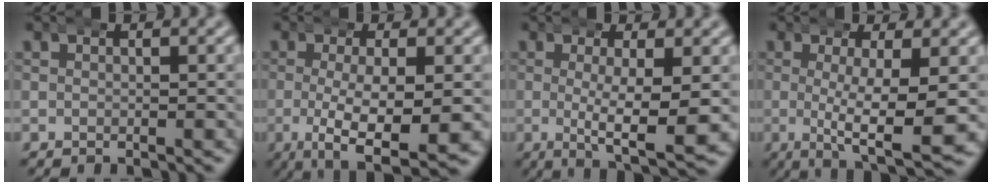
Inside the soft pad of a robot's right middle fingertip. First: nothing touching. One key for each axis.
{"total": 9.3, "fx": -3.7, "fy": 4.0, "fz": 7.6, "tx": -0.140, "ty": -0.038, "tz": -0.038}
{"total": 7.7, "fx": -1.7, "fy": 2.3, "fz": 7.2, "tx": -0.113, "ty": -0.026, "tz": -0.012}
{"total": 8.4, "fx": -2.3, "fy": 2.3, "fz": 7.7, "tx": -0.128, "ty": -0.025, "tz": -0.018}